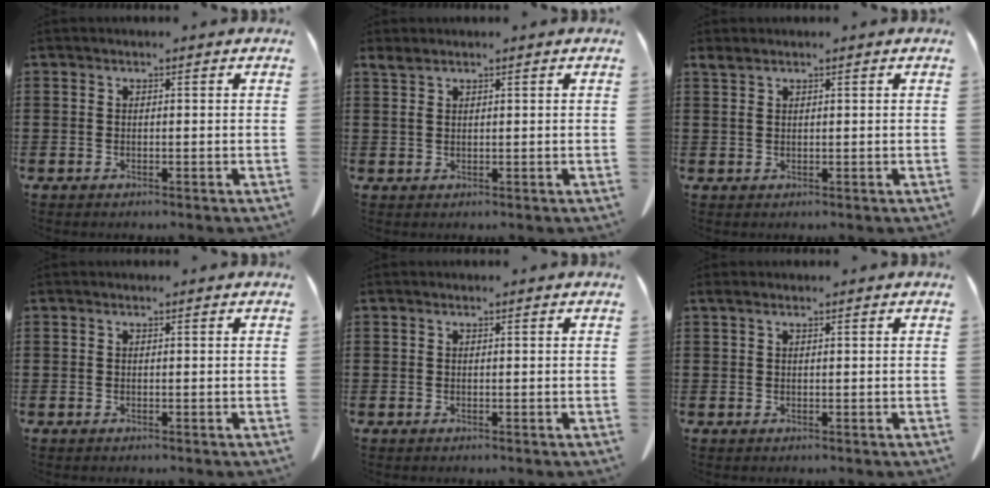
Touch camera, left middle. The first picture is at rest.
{"total": 1.5, "force": [1.1, 0.5, 1.0], "torque": [-0.025, 0.000, 0.021]}
{"total": 1.3, "force": [0.9, 0.5, 0.8], "torque": [-0.022, 0.001, 0.017]}
{"total": 0.0}
{"total": 0.0}
{"total": 0.7, "force": [0.4, 0.2, 0.5], "torque": [-0.012, 0.002, 0.007]}